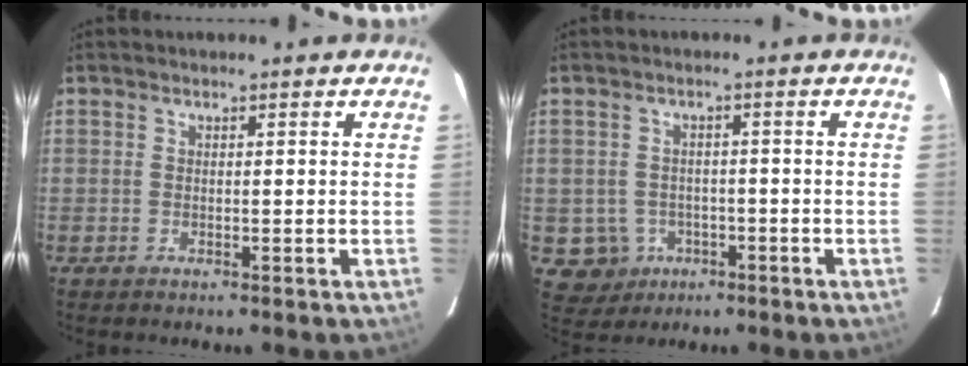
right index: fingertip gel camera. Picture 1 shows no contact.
{"total": 5.8, "force": [-2.2, 5.4, 0.8], "torque": [-0.030, 0.015, -0.021]}